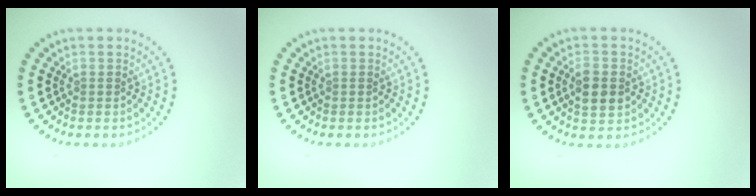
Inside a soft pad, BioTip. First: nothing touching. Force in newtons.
{"total": 0.0}
{"total": 2.8, "press": 2.7, "slide": 0.3}